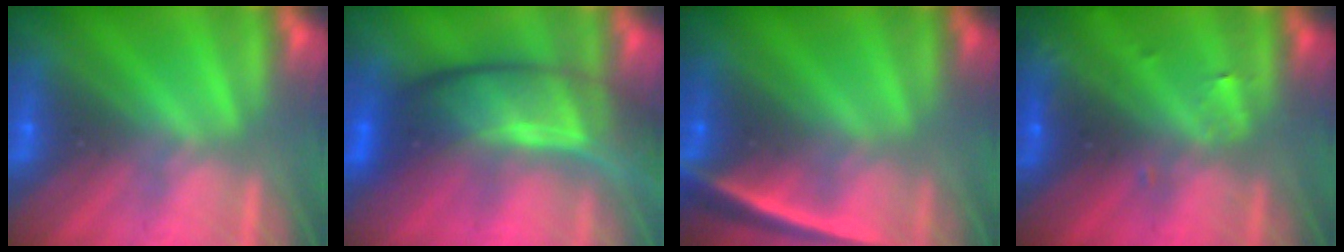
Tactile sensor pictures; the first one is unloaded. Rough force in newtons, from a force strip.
{"total": 7.8}
{"total": 2.4}
{"total": 2.9}